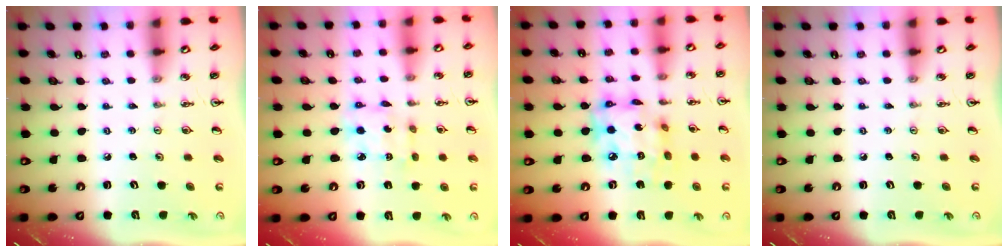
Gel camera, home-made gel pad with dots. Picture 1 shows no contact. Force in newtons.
{"total": 4.6, "press": 4.6, "slide": 0.3}
{"total": 14.3, "press": 14.3, "slide": 1.5}
{"total": 0.0}